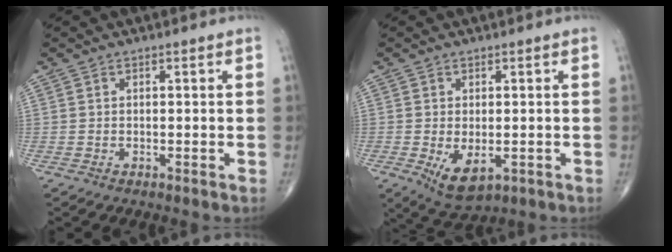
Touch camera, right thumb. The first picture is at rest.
{"total": 6.1, "force": [-1.5, 3.2, 5.0], "torque": [-0.081, -0.013, -0.012]}